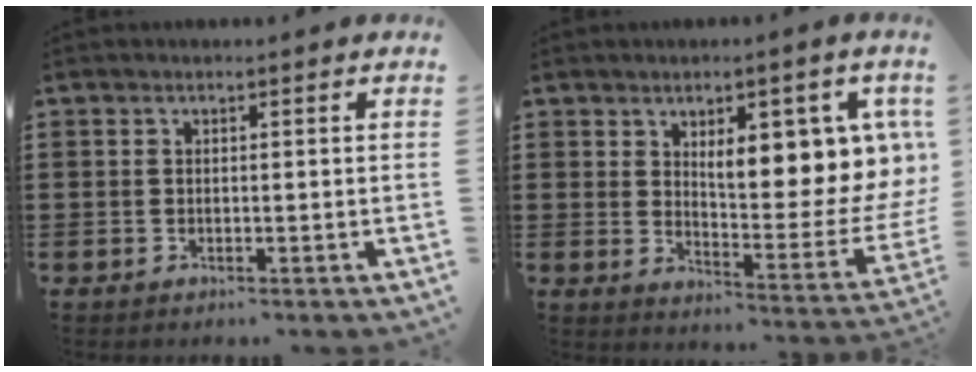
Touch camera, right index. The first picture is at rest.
{"total": 10.6, "force": [4.9, 4.2, 8.4], "torque": [-0.110, -0.040, 0.075]}